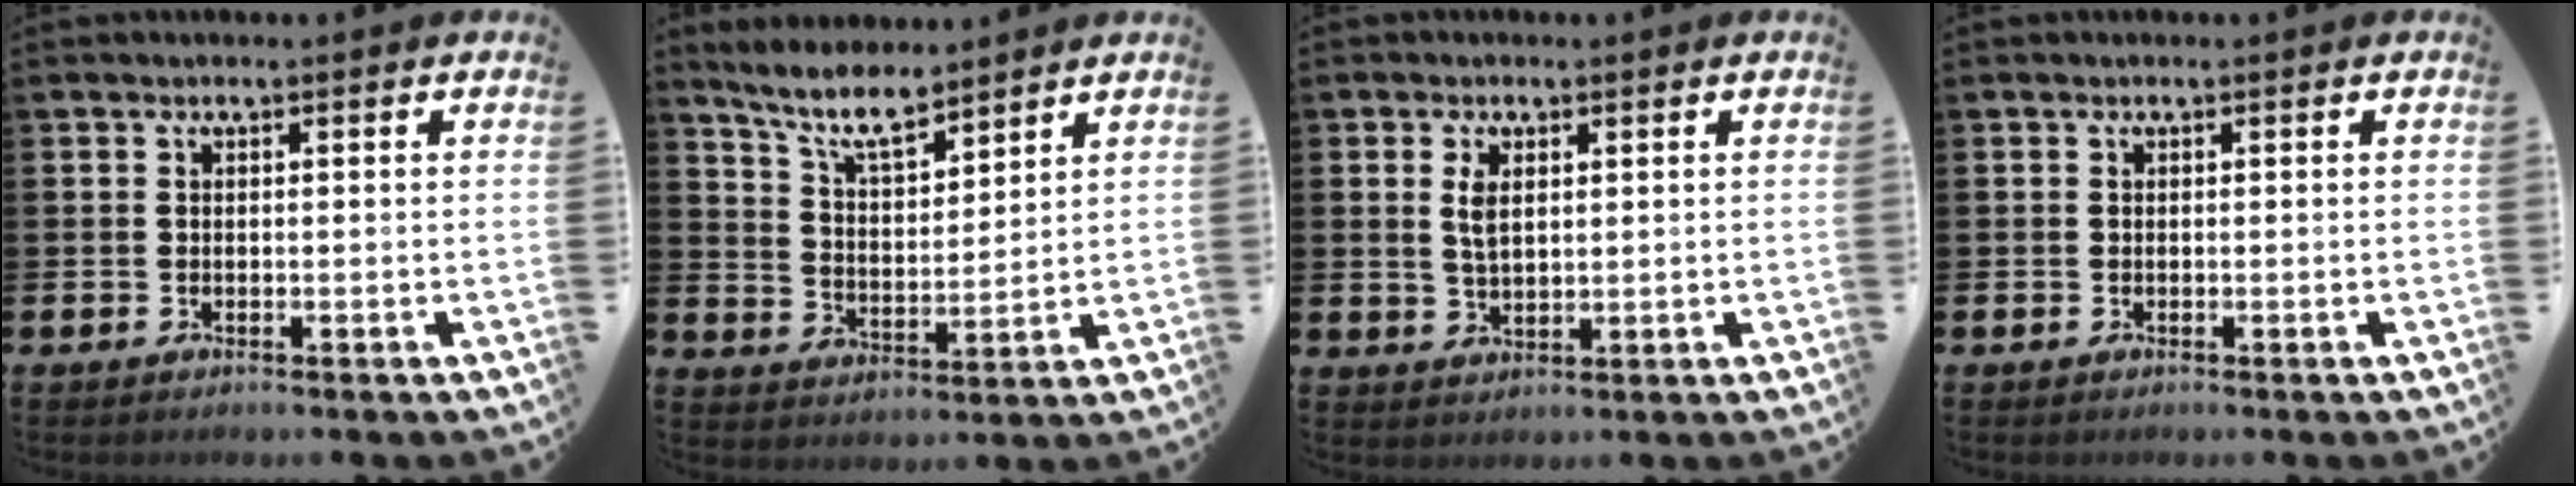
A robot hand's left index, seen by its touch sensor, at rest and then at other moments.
{"total": 7.6, "force": [6.6, 1.9, 3.3], "torque": [-0.093, -0.024, 0.120]}
{"total": 2.2, "force": [1.0, 1.1, 1.6], "torque": [-0.018, -0.002, 0.013]}
{"total": 0.0}